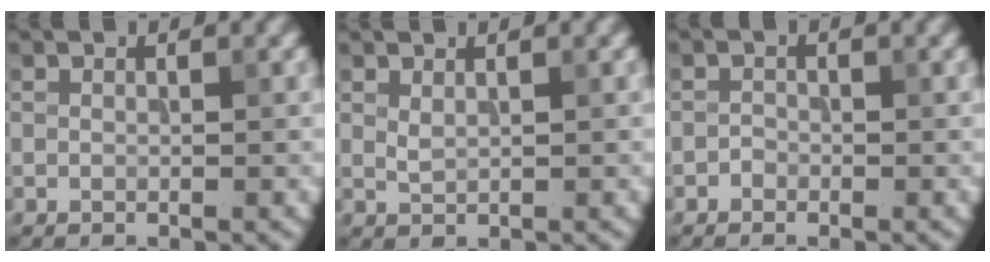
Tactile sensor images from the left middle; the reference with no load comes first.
{"total": 0.8, "force": [0.6, 0.2, 0.4], "torque": [-0.013, 0.000, 0.015]}
{"total": 0.7, "force": [-0.5, 0.4, 0.0], "torque": [0.002, 0.002, -0.010]}